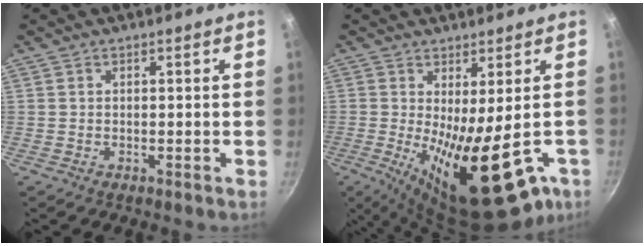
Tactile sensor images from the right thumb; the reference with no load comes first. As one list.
[{"total": 20.5, "force": [-5.6, 7.2, 18.4], "torque": [-0.252, -0.026, -0.062]}]